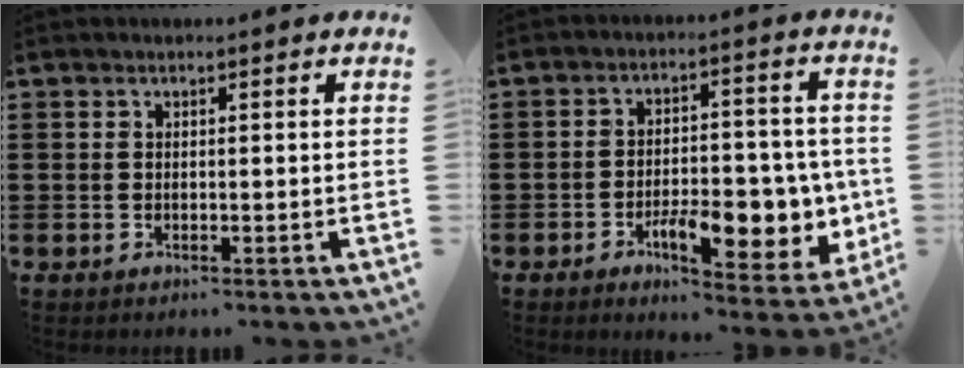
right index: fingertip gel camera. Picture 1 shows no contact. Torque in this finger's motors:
{"motor_torque": [2.14, 0.00, 0.39, 0.16]}